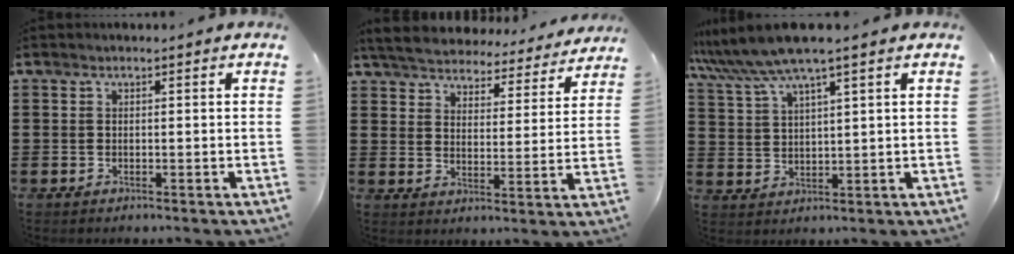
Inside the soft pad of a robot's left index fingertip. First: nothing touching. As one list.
[{"total": 5.5, "force": [5.4, 0.4, 0.6], "torque": [-0.041, -0.038, 0.094]}, {"total": 6.7, "force": [5.1, 0.0, 4.3], "torque": [-0.097, -0.014, 0.090]}]